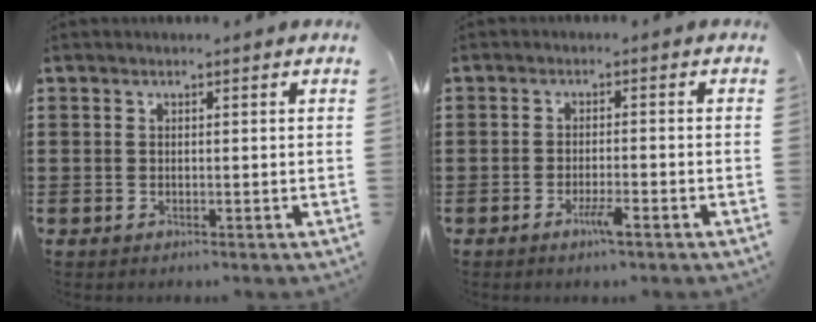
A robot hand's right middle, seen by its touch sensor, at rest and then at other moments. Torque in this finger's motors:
{"motor_torque": [0.73, -0.62, 0.15, 0.05]}